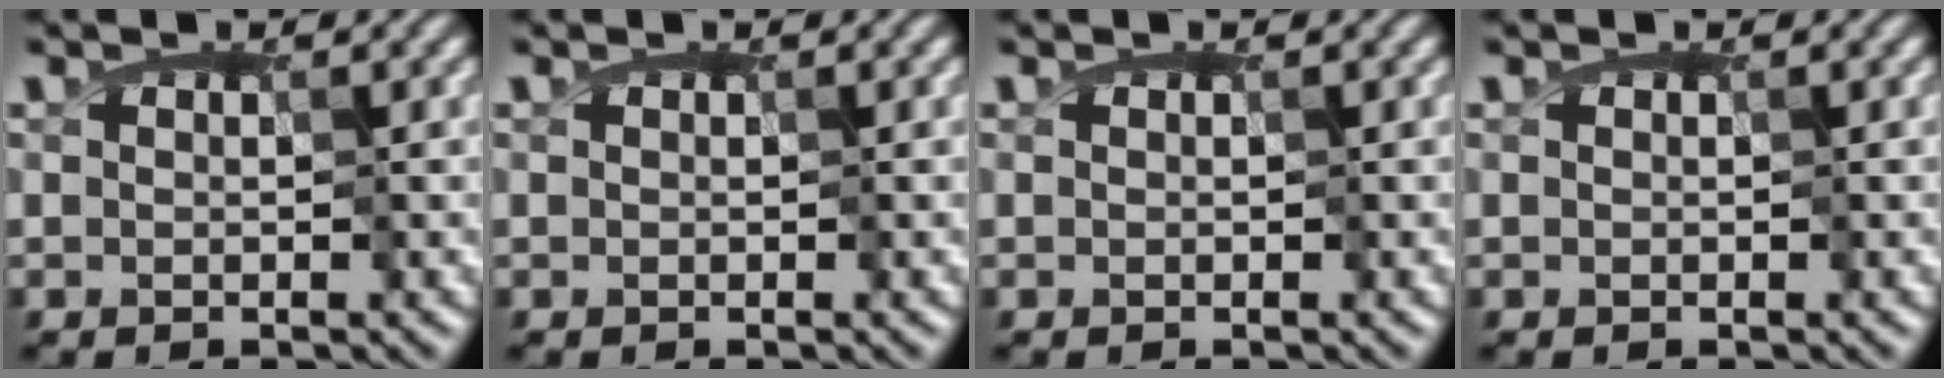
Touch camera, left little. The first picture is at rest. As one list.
[{"total": 0.0}, {"total": 0.0}, {"total": 0.0}]